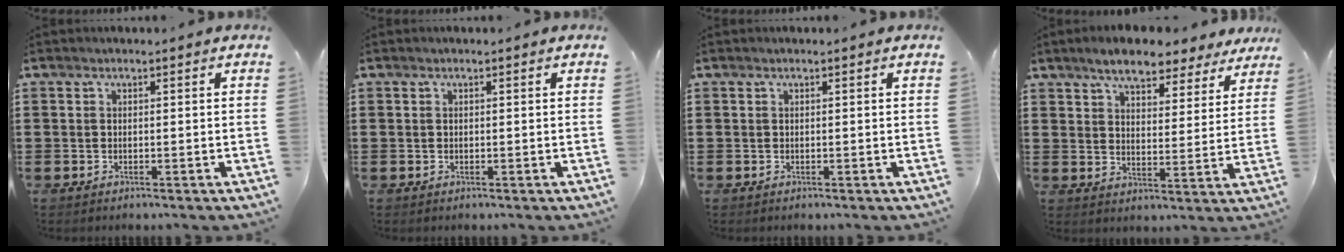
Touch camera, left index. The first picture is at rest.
{"total": 0.0}
{"total": 0.0}
{"total": 5.9, "force": [5.4, 1.5, 2.1], "torque": [-0.054, -0.017, 0.095]}